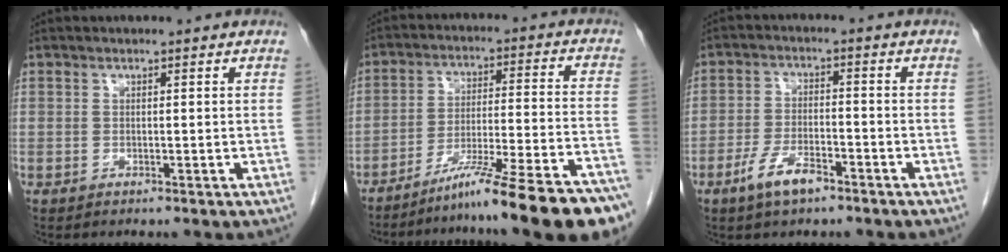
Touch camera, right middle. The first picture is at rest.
{"total": 20.9, "force": [-16.8, -0.5, 12.4], "torque": [-0.128, -0.004, -0.255]}
{"total": 4.1, "force": [-2.3, 2.0, 2.8], "torque": [-0.055, 0.002, -0.038]}